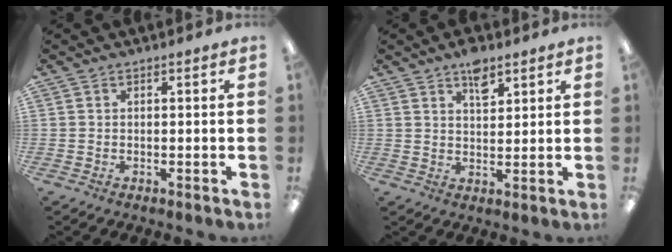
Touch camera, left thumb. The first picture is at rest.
{"total": 6.2, "force": [4.2, 3.0, 3.4], "torque": [-0.044, -0.019, 0.071]}